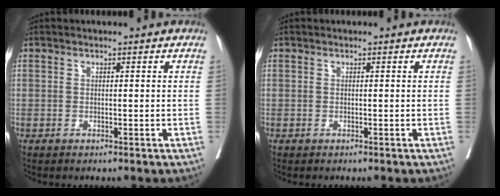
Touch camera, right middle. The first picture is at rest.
{"total": 0.0}